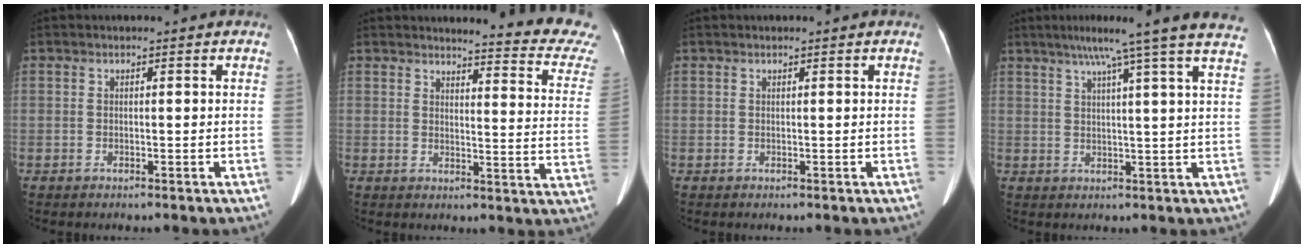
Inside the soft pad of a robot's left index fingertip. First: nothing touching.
{"total": 13.9, "force": [13.4, -0.2, 3.4], "torque": [-0.028, -0.105, 0.124]}
{"total": 0.0}
{"total": 16.3, "force": [13.3, -2.1, 9.3], "torque": [-0.145, -0.004, 0.159]}